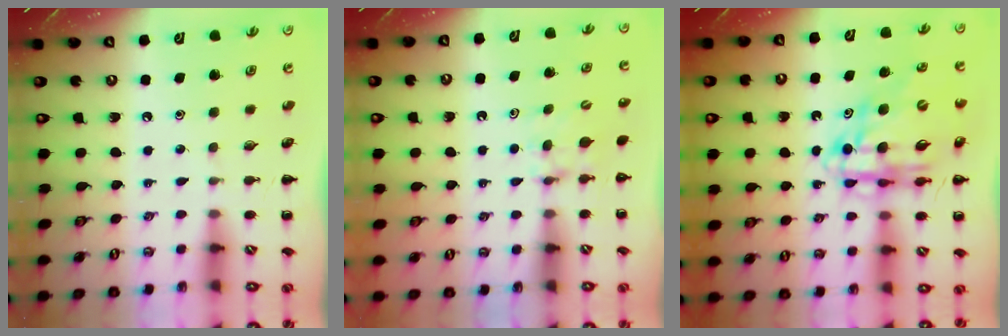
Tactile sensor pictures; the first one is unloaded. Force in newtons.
{"total": 5.1, "press": 4.8, "slide": 1.6}
{"total": 15.1, "press": 14.5, "slide": 4.2}